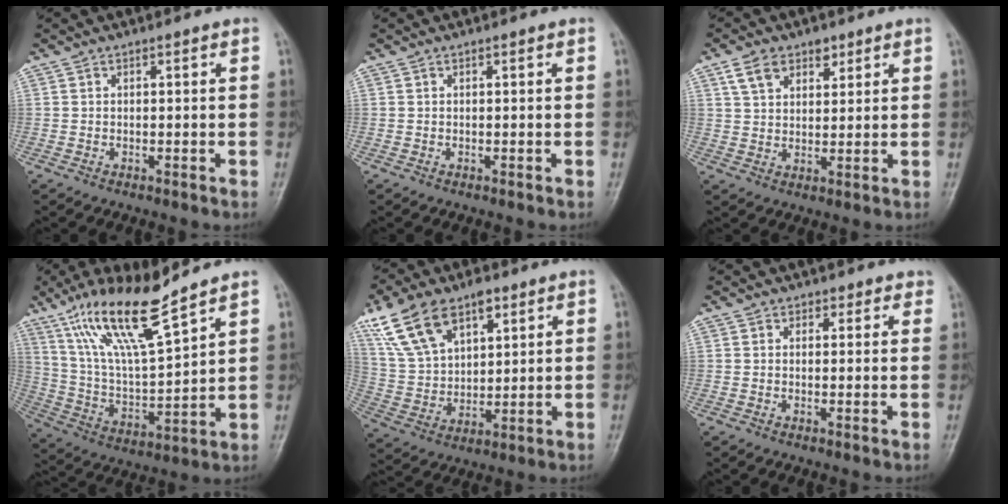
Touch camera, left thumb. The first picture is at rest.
{"total": 0.0}
{"total": 6.7, "force": [4.0, 4.3, 3.3], "torque": [-0.034, -0.014, 0.072]}
{"total": 16.7, "force": [11.8, 2.7, 11.5], "torque": [-0.204, -0.057, 0.233]}
{"total": 15.0, "force": [8.6, 8.2, 9.2], "torque": [-0.155, -0.018, 0.170]}
{"total": 1.8, "force": [1.2, 1.2, -0.1], "torque": [0.028, -0.006, 0.008]}